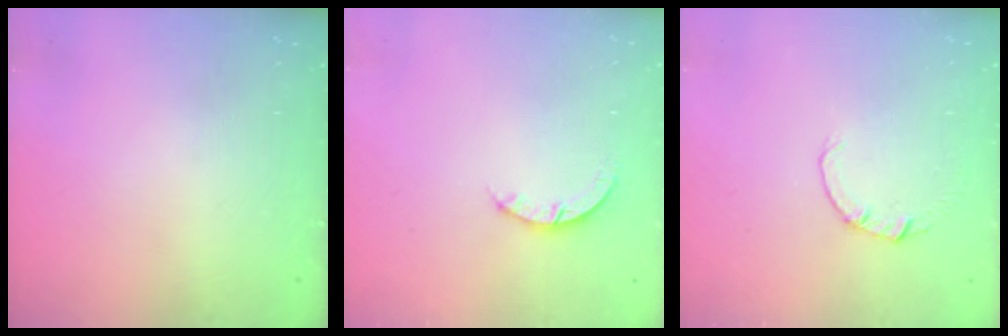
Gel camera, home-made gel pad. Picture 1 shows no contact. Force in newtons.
{"total": 2.9, "press": 2.9, "slide": 0.4}
{"total": 0.5, "press": 0.5, "slide": 0.1}